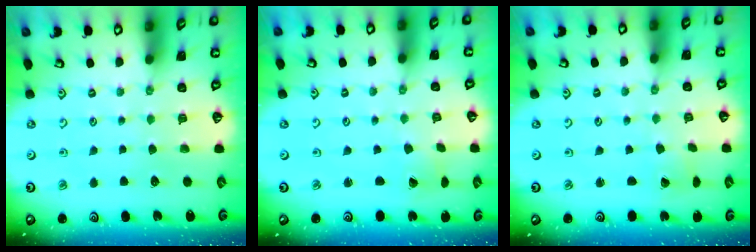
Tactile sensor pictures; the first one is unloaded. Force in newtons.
{"total": 2.1, "press": 2.1, "slide": 0.3}
{"total": 1.9, "press": 1.9, "slide": 0.0}